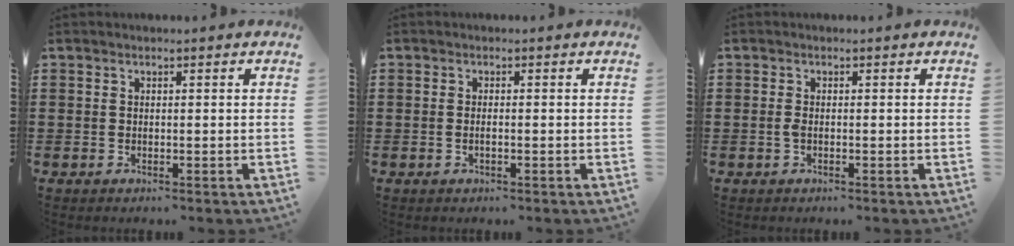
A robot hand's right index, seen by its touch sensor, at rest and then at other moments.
{"total": 0.9, "force": [-0.3, 0.2, 0.8], "torque": [-0.015, -0.003, -0.004]}
{"total": 1.0, "force": [-0.3, 0.3, 0.9], "torque": [-0.025, -0.006, -0.007]}